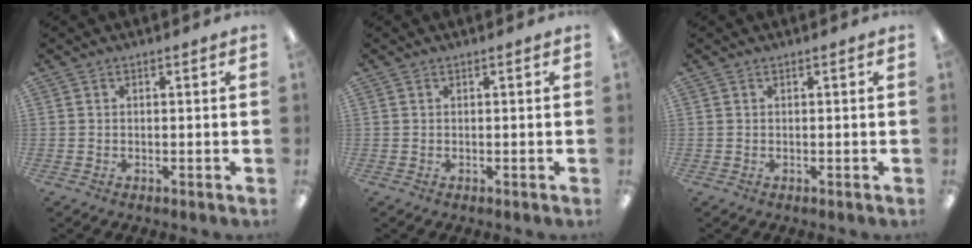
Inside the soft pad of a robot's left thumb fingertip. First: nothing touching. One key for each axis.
{"total": 0.0}
{"total": 0.0}